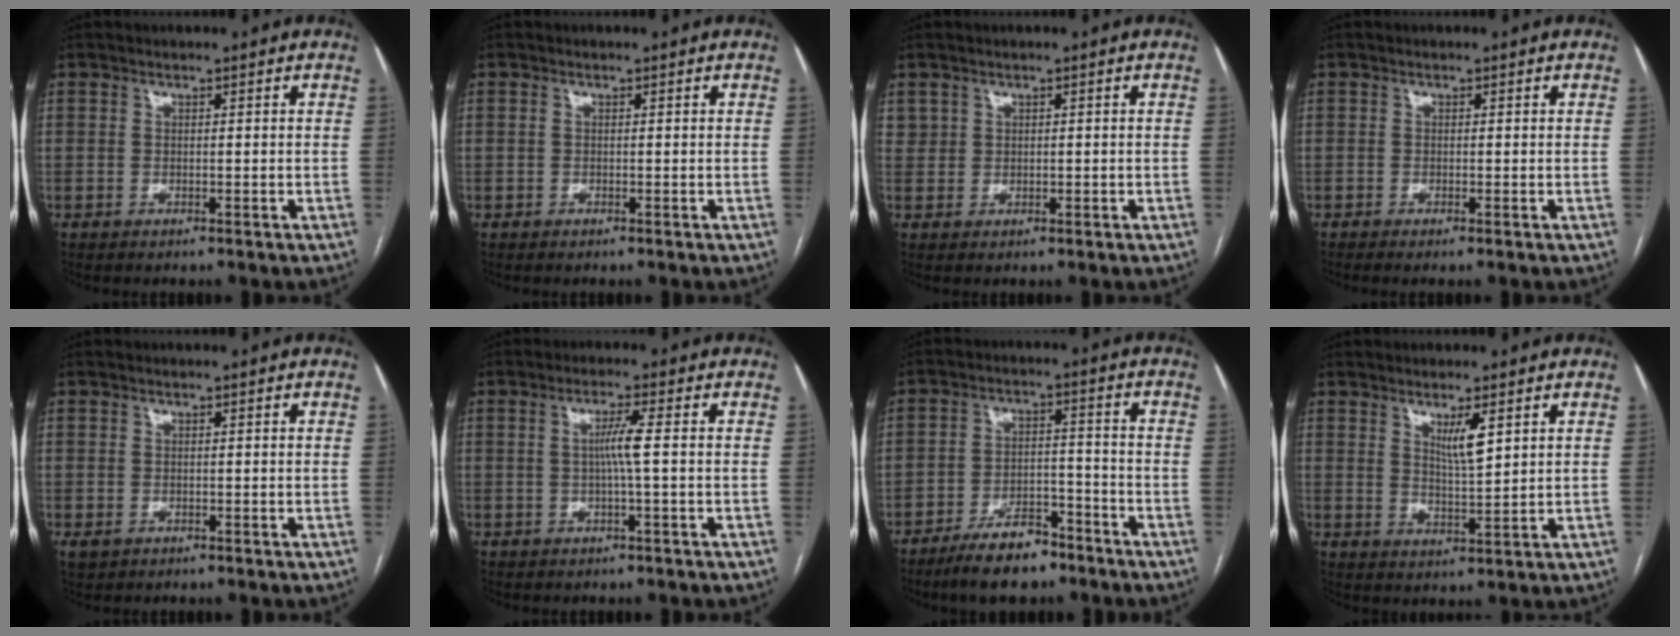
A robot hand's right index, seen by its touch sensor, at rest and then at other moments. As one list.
[{"total": 0.0}, {"total": 1.6, "force": [0.8, 1.4, 0.1], "torque": [0.006, 0.006, 0.012]}, {"total": 0.8, "force": [-0.5, 0.0, 0.6], "torque": [-0.014, -0.001, -0.010]}, {"total": 1.4, "force": [-0.4, 1.2, 0.6], "torque": [-0.011, 0.001, 0.001]}, {"total": 3.6, "force": [0.0, -0.6, 3.6], "torque": [-0.068, 0.003, 0.000]}, {"total": 9.0, "force": [-6.9, 3.2, 4.9], "torque": [-0.085, -0.001, -0.119]}, {"total": 4.4, "force": [2.2, 0.5, 3.8], "torque": [-0.069, -0.010, 0.043]}]